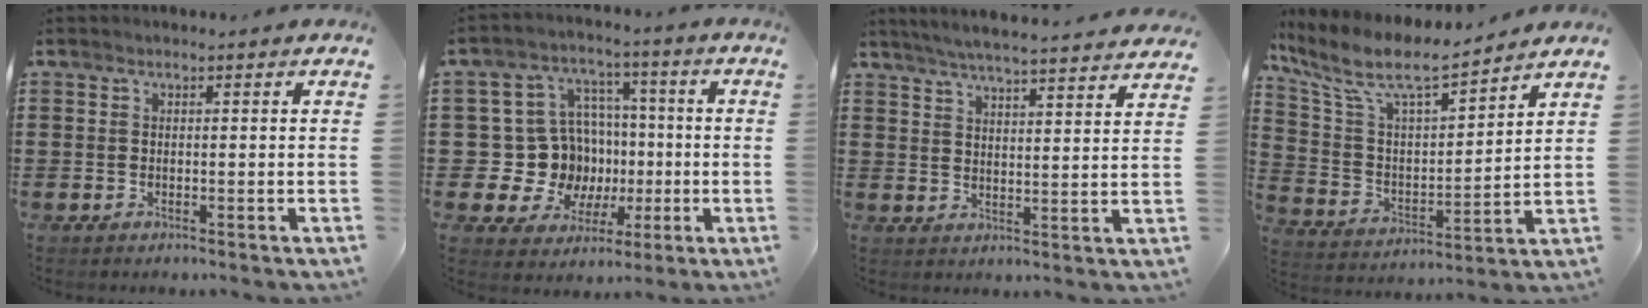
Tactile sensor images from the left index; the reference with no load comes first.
{"total": 11.8, "force": [-0.8, 11.2, 3.5], "torque": [-0.106, -0.004, -0.004]}
{"total": 5.0, "force": [4.8, -0.6, 1.3], "torque": [-0.042, -0.032, 0.084]}
{"total": 8.9, "force": [6.9, 2.2, 5.1], "torque": [-0.131, -0.036, 0.115]}